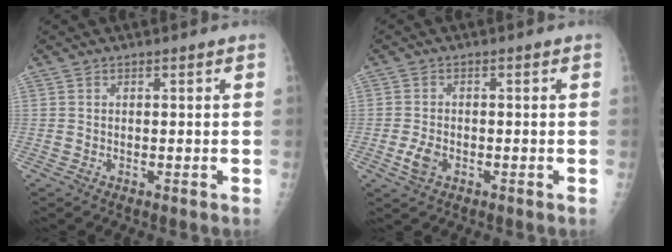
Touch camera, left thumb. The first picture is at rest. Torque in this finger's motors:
{"motor_torque": [-0.31, 0.31, 0.07, 0.04, 0.00]}